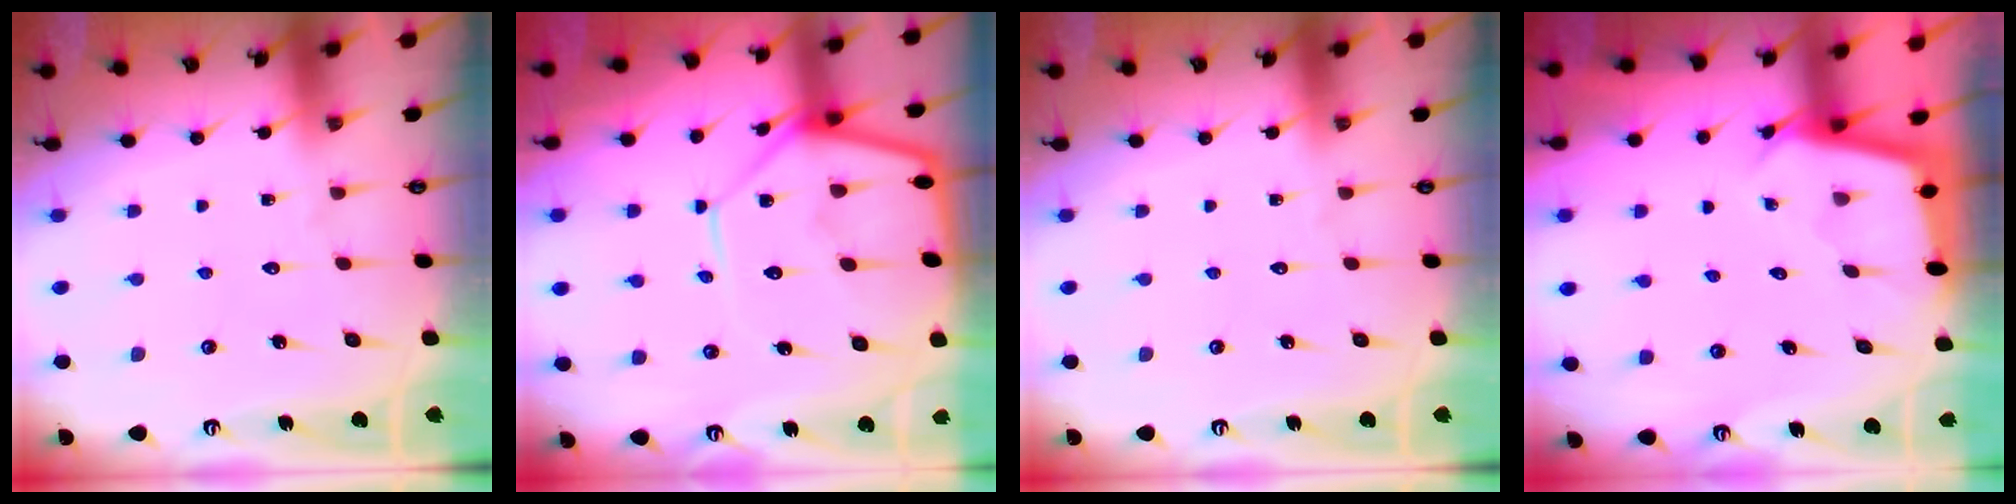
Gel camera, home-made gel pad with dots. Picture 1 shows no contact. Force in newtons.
{"total": 12.8, "press": 12.8, "slide": 1.1}
{"total": 0.0}
{"total": 2.2, "press": 2.2, "slide": 0.2}